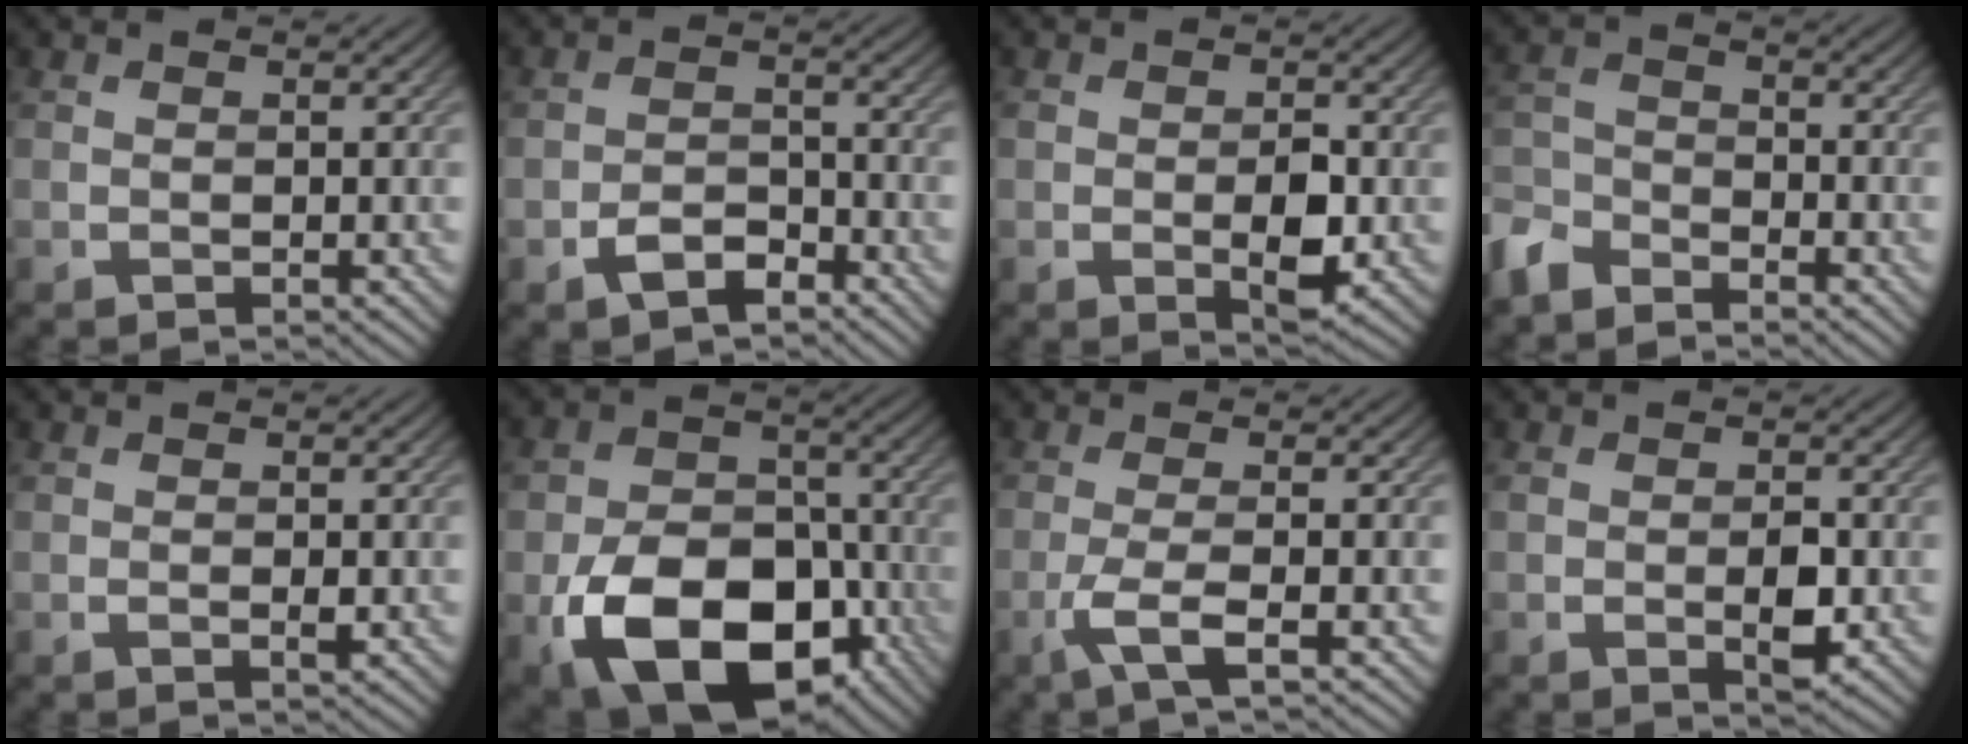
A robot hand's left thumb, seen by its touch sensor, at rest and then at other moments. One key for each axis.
{"total": 3.7, "fx": -2.4, "fy": 1.9, "fz": 2.0, "tx": -0.037, "ty": 0.002, "tz": -0.050}
{"total": 4.4, "fx": -0.8, "fy": 2.5, "fz": 3.6, "tx": -0.066, "ty": -0.013, "tz": -0.008}
{"total": 5.1, "fx": -4.4, "fy": 2.2, "fz": 1.5, "tx": -0.038, "ty": -0.005, "tz": -0.108}
{"total": 0.9, "fx": 0.0, "fy": 0.3, "fz": 0.8, "tx": -0.017, "ty": -0.005, "tz": 0.000}
{"total": 16.2, "fx": -6.9, "fy": 10.4, "fz": 10.4, "tx": -0.193, "ty": -0.041, "tz": -0.118}
{"total": 4.1, "fx": -1.6, "fy": 0.7, "fz": 3.7, "tx": -0.069, "ty": 0.003, "tz": -0.044}
{"total": 3.2, "fx": -0.4, "fy": 1.7, "fz": 2.7, "tx": -0.054, "ty": -0.011, "tz": -0.003}